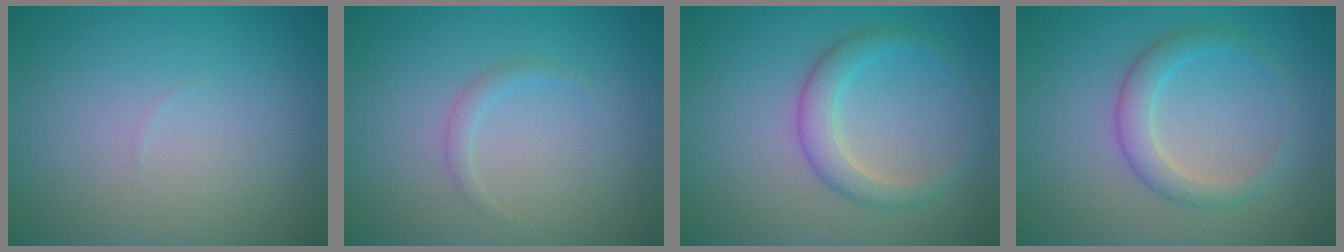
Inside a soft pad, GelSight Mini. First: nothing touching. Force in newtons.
{"total": 0.9, "press": 0.9, "slide": 0.1}
{"total": 2.7, "press": 2.7, "slide": 0.1}
{"total": 2.7, "press": 2.7, "slide": 0.1}